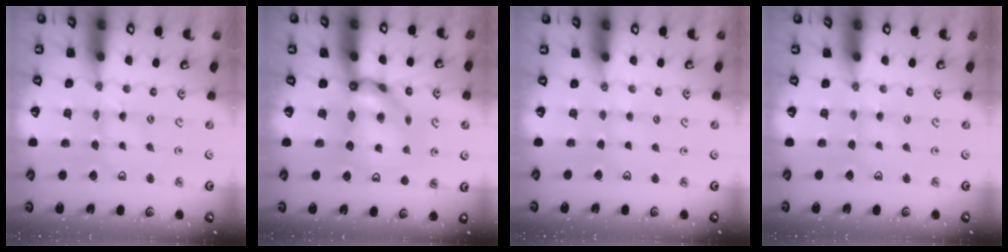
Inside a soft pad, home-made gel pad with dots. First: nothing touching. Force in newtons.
{"total": 11.2, "press": 11.1, "slide": 1.5}
{"total": 1.8, "press": 1.7, "slide": 0.3}
{"total": 1.8, "press": 1.8, "slide": 0.4}